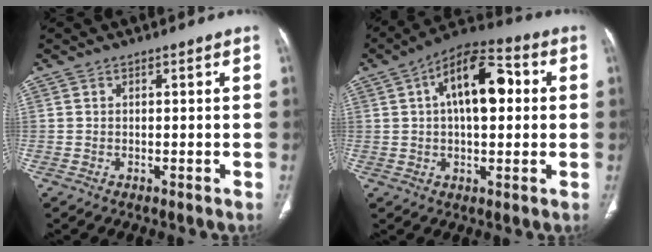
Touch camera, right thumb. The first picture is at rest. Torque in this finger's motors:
{"motor_torque": [0.23, 0.29, 0.09, -0.03, 0.28]}